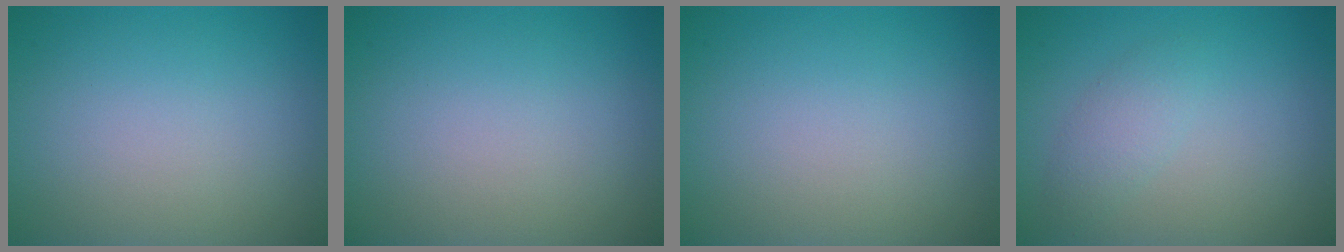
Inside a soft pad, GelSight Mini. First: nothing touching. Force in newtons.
{"total": 0.0}
{"total": 0.0}
{"total": 1.8, "press": 1.8, "slide": 0.1}